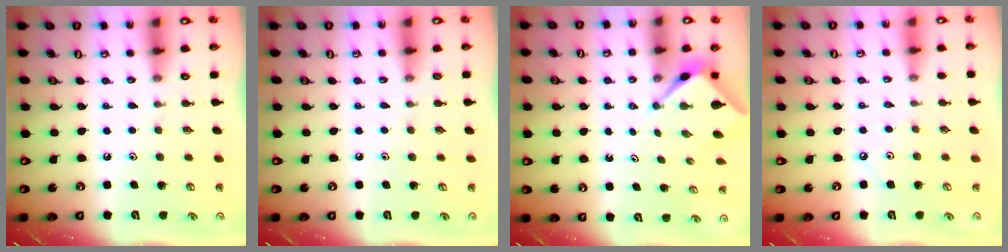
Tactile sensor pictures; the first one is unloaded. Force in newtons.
{"total": 2.6, "press": 2.6, "slide": 0.4}
{"total": 2.6, "press": 2.6, "slide": 0.3}
{"total": 1.7, "press": 1.7, "slide": 0.4}